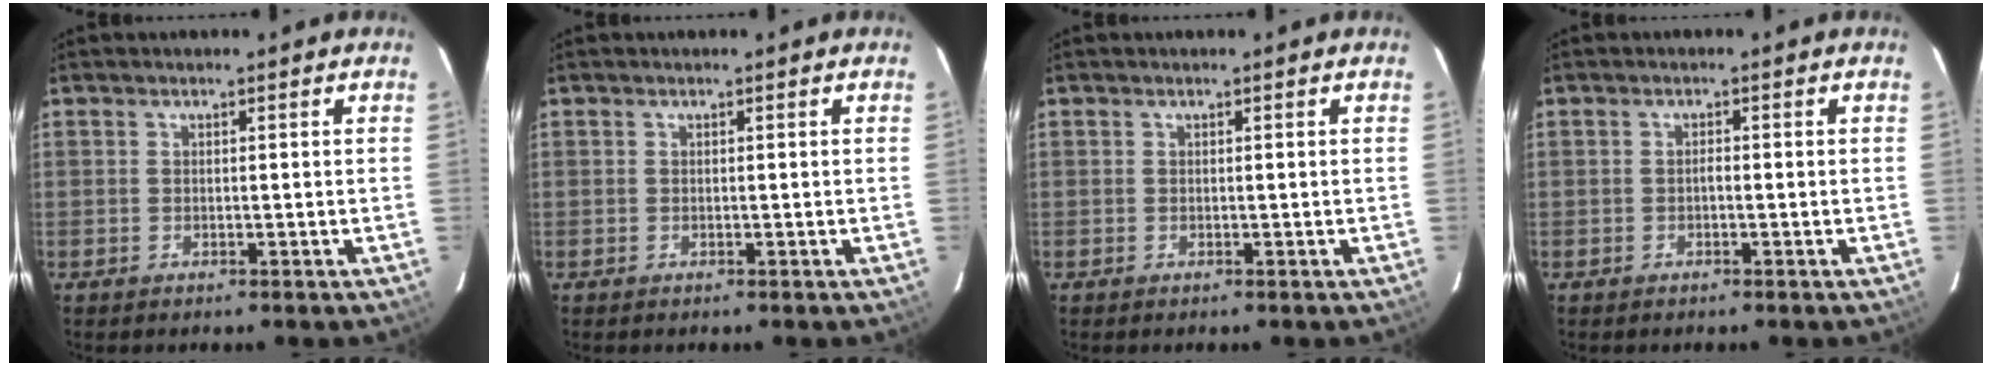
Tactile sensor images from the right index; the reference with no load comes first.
{"total": 0.0}
{"total": 0.0}
{"total": 0.7, "force": [-0.4, 0.3, 0.5], "torque": [-0.006, 0.006, -0.007]}